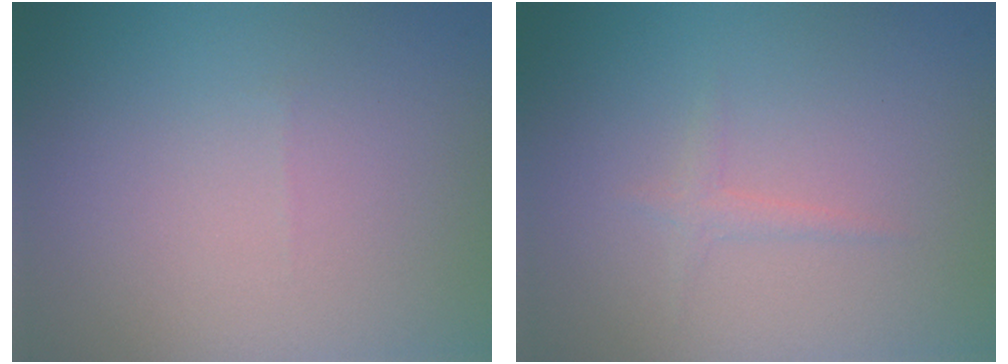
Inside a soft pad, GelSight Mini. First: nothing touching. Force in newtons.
{"total": 0.8, "press": 0.8, "slide": 0.1}